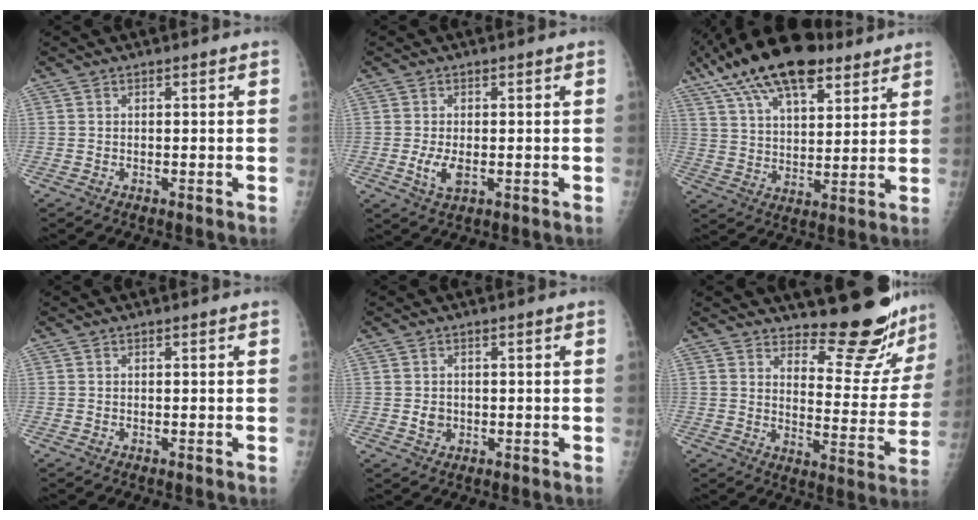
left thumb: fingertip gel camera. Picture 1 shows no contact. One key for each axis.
{"total": 3.9, "fx": -0.6, "fy": 2.1, "fz": 3.3, "tx": -0.068, "ty": -0.008, "tz": -0.008}
{"total": 21.3, "fx": 13.7, "fy": 9.4, "fz": 13.4, "tx": -0.222, "ty": -0.011, "tz": 0.233}
{"total": 0.0}
{"total": 2.2, "fx": -0.1, "fy": 2.0, "fz": 1.1, "tx": -0.008, "ty": 0.002, "tz": 0.003}
{"total": 15.1, "fx": 14.3, "fy": 2.8, "fz": 4.0, "tx": -0.015, "ty": -0.154, "tz": 0.181}